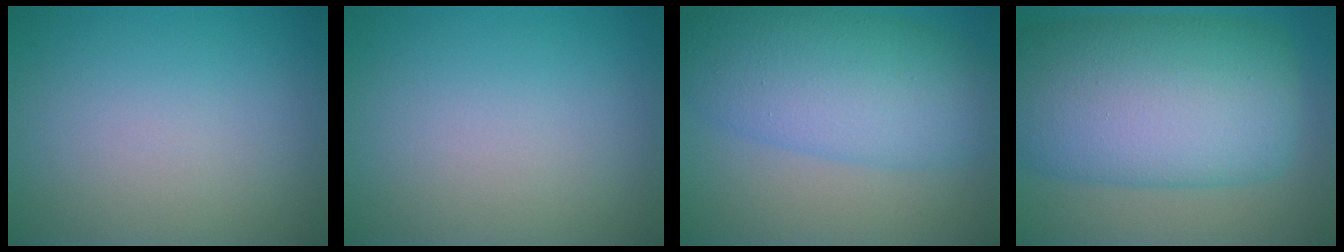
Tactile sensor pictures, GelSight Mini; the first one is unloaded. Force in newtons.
{"total": 0.0}
{"total": 8.9, "press": 8.9, "slide": 0.0}
{"total": 14.6, "press": 14.6, "slide": 0.1}